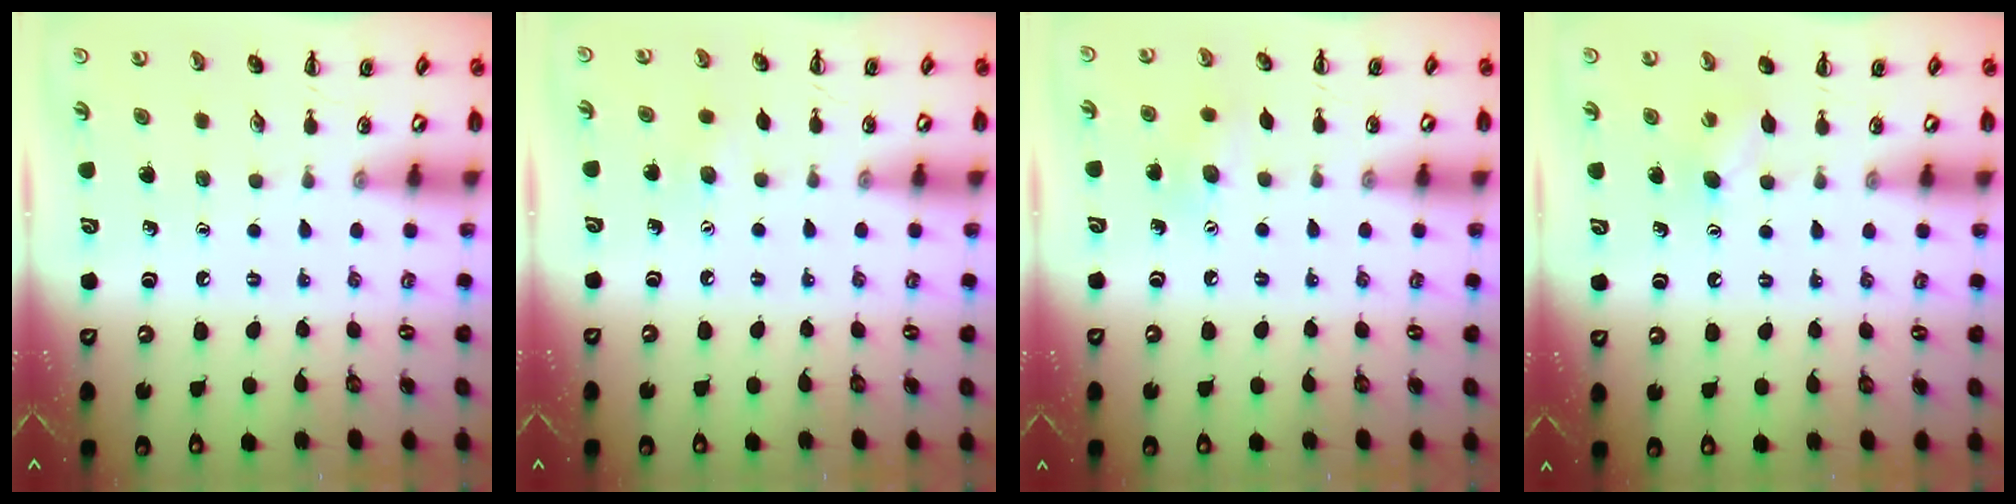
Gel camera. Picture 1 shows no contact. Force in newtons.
{"total": 3.8, "press": 3.7, "slide": 1.0}
{"total": 7.0, "press": 6.9, "slide": 1.5}
{"total": 4.0, "press": 3.9, "slide": 0.8}